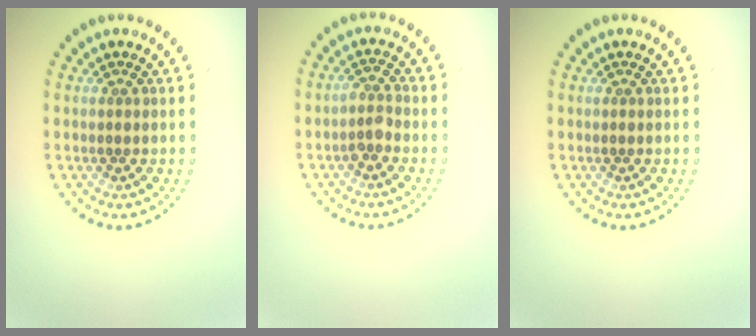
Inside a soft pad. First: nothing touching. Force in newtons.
{"total": 1.5, "press": 1.2, "slide": 0.9}
{"total": 0.0}